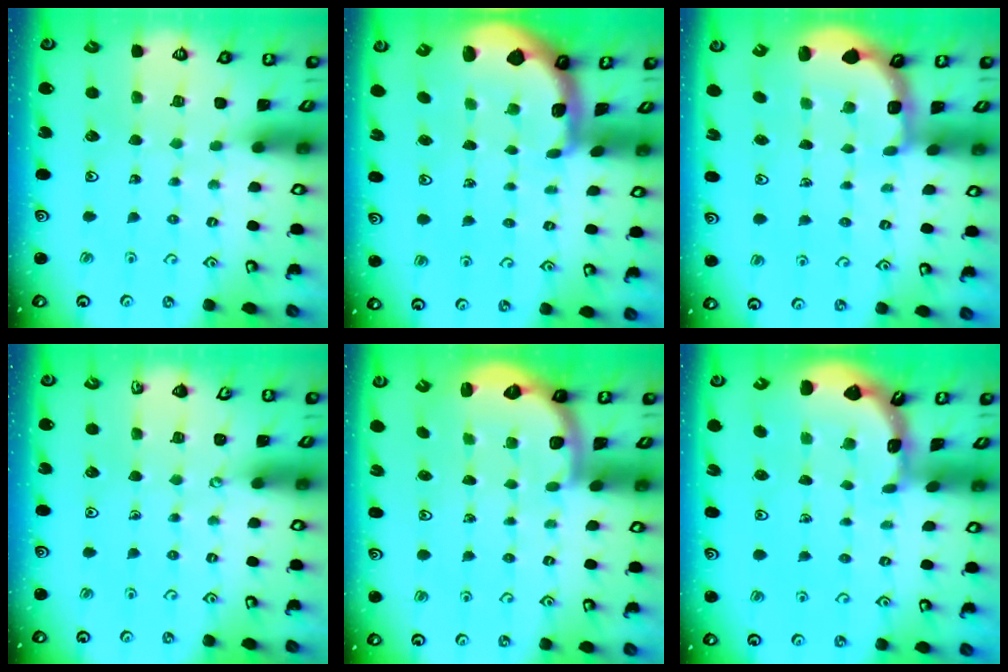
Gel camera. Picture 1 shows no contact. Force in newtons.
{"total": 1.7, "press": 1.7, "slide": 0.3}
{"total": 2.5, "press": 2.2, "slide": 1.2}
{"total": 0.0}
{"total": 2.5, "press": 2.1, "slide": 1.3}
{"total": 1.8, "press": 1.8, "slide": 0.1}